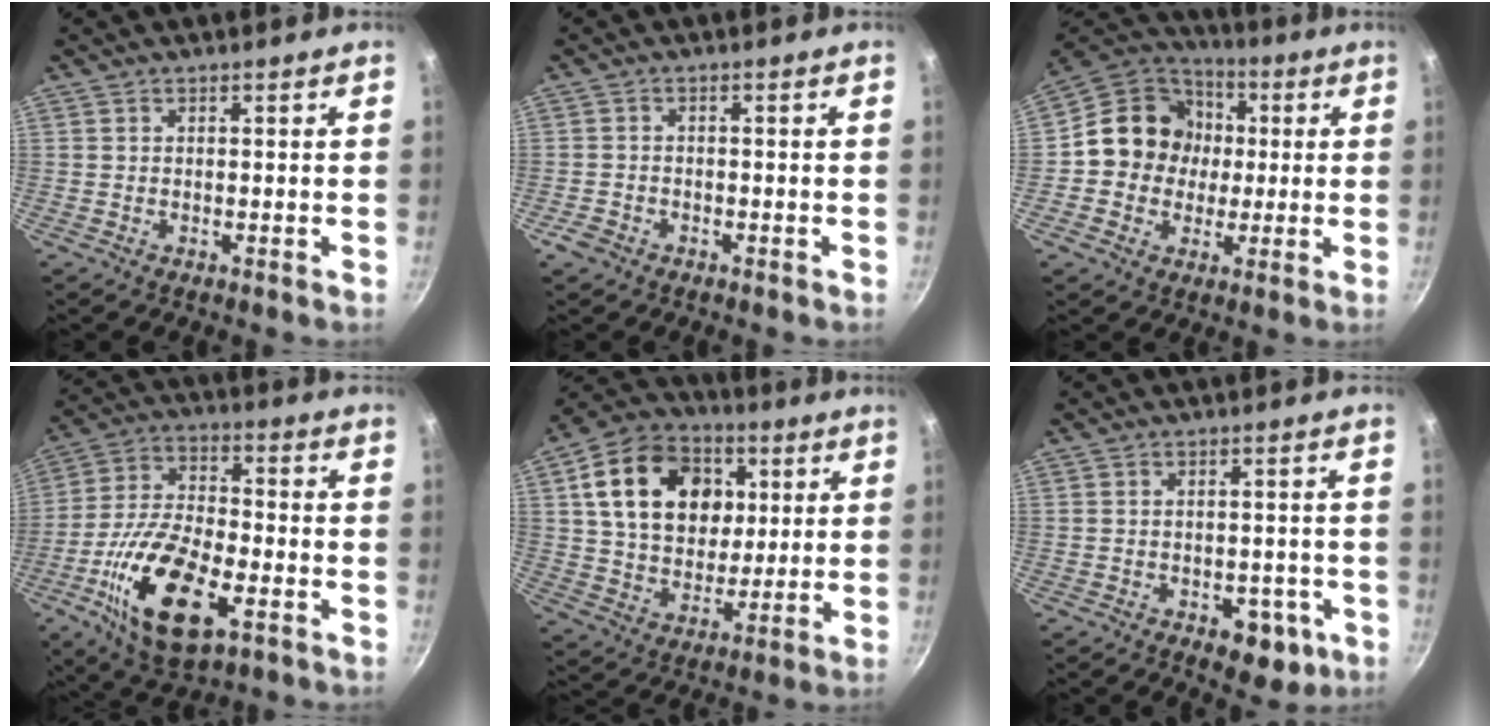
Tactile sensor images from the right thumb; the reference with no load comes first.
{"total": 2.7, "force": [-1.6, 1.8, 1.0], "torque": [-0.024, 0.017, -0.028]}
{"total": 14.3, "force": [0.6, 13.0, 5.9], "torque": [-0.064, 0.026, -0.004]}
{"total": 19.8, "force": [-7.4, 9.0, 15.9], "torque": [-0.298, 0.019, -0.138]}
{"total": 20.3, "force": [5.1, 15.3, 12.4], "torque": [-0.181, 0.009, 0.084]}
{"total": 7.9, "force": [-3.2, 4.6, 5.6], "torque": [-0.043, 0.012, -0.032]}